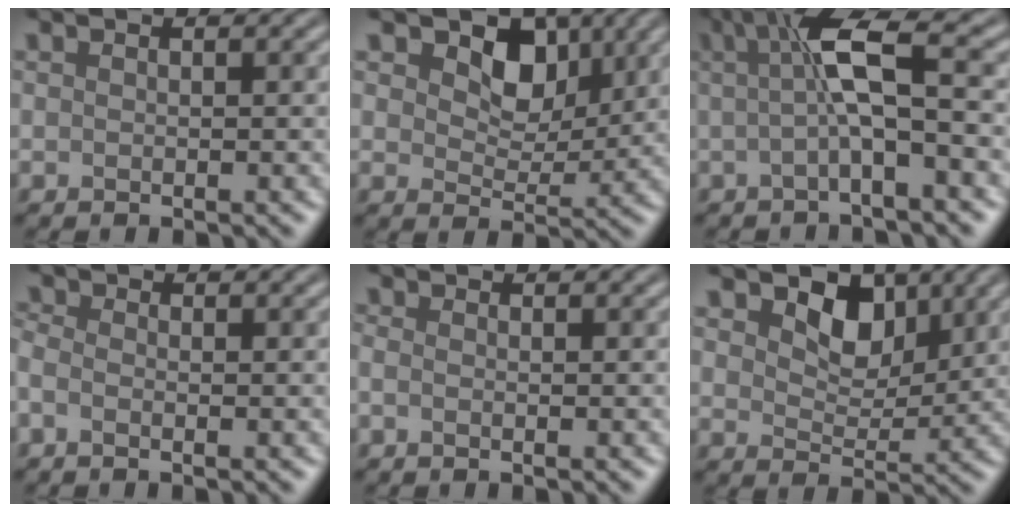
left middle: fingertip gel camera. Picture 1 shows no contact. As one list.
[{"total": 4.0, "force": [2.1, 2.7, 2.0], "torque": [-0.041, -0.003, 0.032]}, {"total": 5.5, "force": [0.7, 0.8, 5.4], "torque": [-0.099, 0.016, 0.010]}, {"total": 1.2, "force": [-0.4, 0.8, 0.7], "torque": [-0.011, 0.006, -0.025]}, {"total": 0.7, "force": [-0.3, 0.5, 0.4], "torque": [-0.001, 0.004, -0.015]}, {"total": 3.8, "force": [2.2, 2.4, 1.9], "torque": [-0.042, -0.001, 0.036]}]